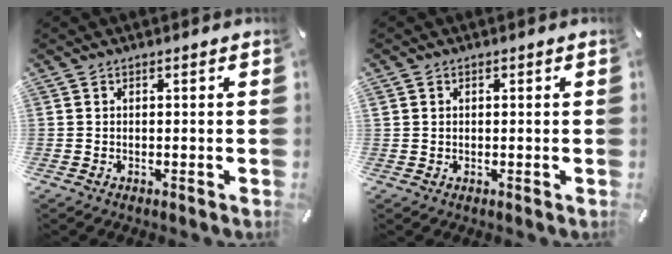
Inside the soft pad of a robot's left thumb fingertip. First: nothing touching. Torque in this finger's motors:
{"motor_torque": [-0.13, 0.13, -0.05, 0.06, -0.02]}